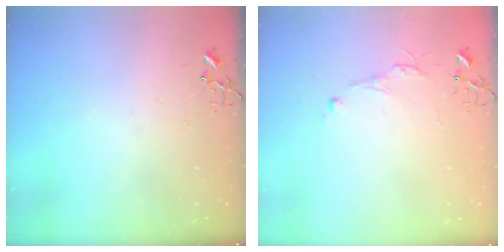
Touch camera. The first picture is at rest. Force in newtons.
{"total": 5.0, "press": 5.0, "slide": 0.6}